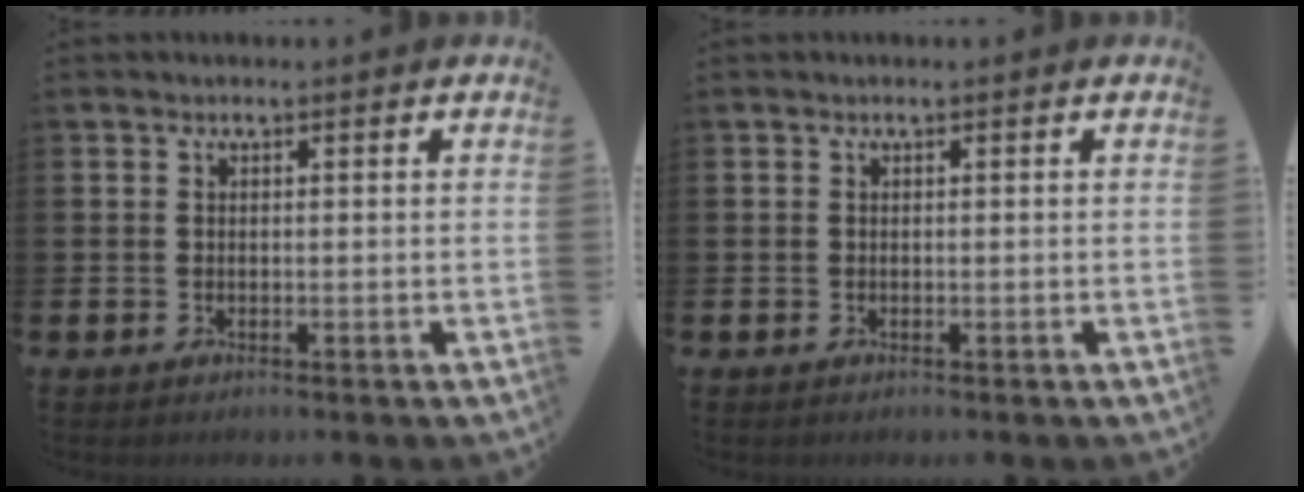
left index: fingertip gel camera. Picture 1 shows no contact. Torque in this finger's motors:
{"motor_torque": [-0.04, 0.04, 0.00, 0.01]}